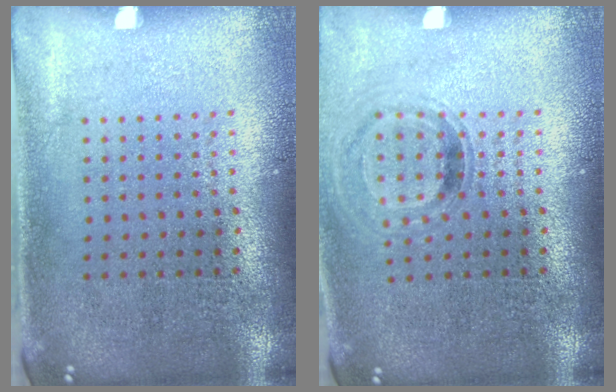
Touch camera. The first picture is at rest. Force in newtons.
{"total": 0.9, "press": 0.9, "slide": 0.2}